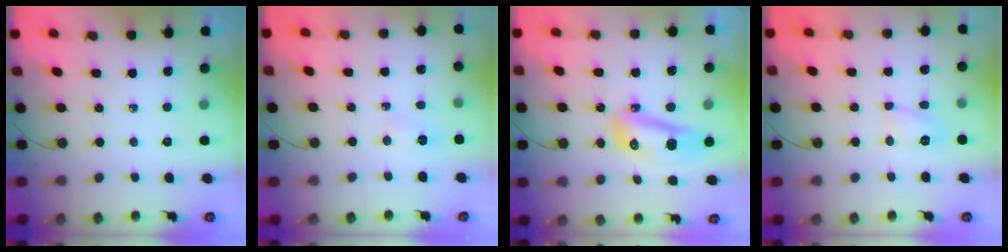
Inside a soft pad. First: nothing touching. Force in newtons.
{"total": 6.8, "press": 2.6, "slide": 6.3}
{"total": 10.6, "press": 10.5, "slide": 1.4}
{"total": 5.8, "press": 5.8, "slide": 0.5}